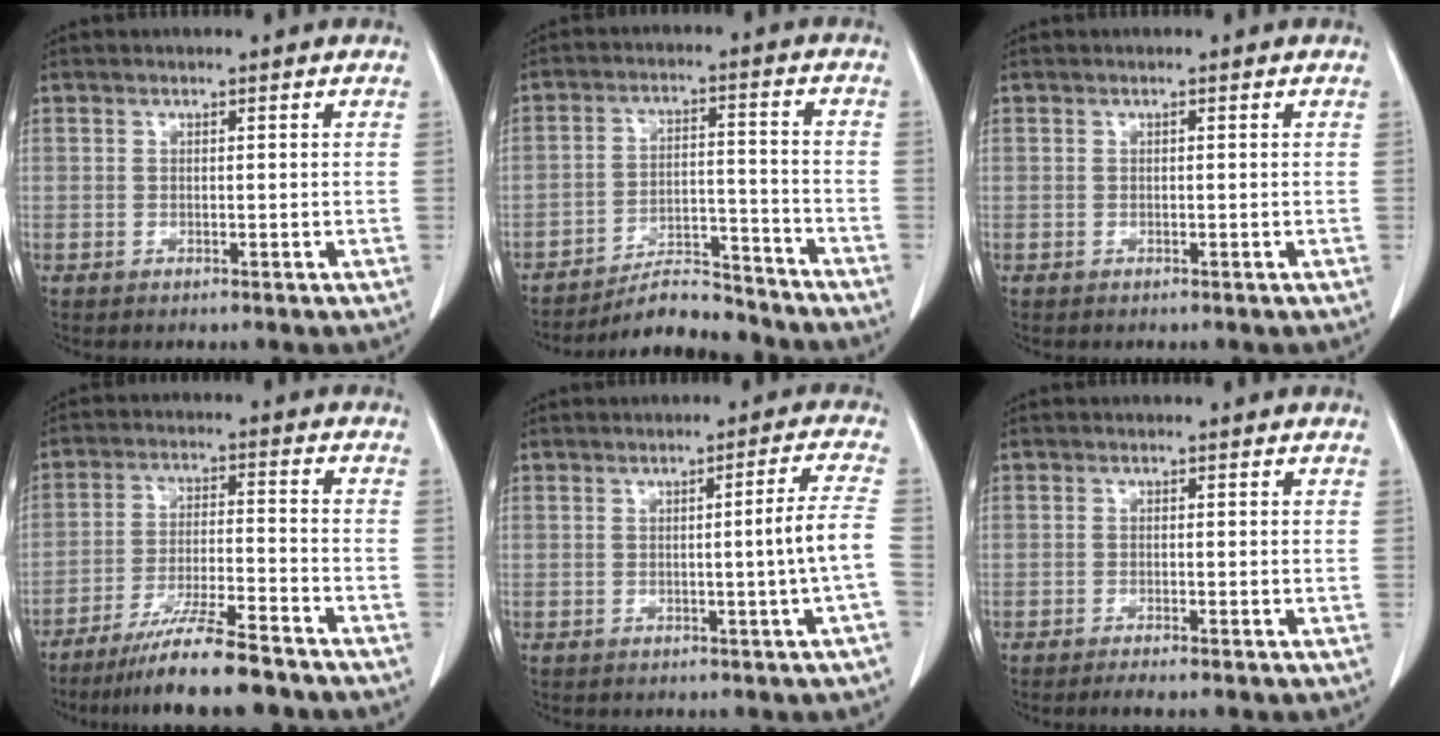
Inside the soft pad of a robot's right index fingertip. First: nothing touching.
{"total": 9.3, "force": [-9.0, 1.5, 1.5], "torque": [-0.020, 0.024, -0.152]}
{"total": 0.0}
{"total": 11.6, "force": [-9.6, 0.3, 6.4], "torque": [-0.105, -0.022, -0.160]}
{"total": 5.4, "force": [-1.1, -1.4, 5.0], "torque": [-0.062, 0.001, -0.018]}
{"total": 2.3, "force": [-1.9, -0.1, 1.3], "torque": [-0.018, -0.003, -0.028]}